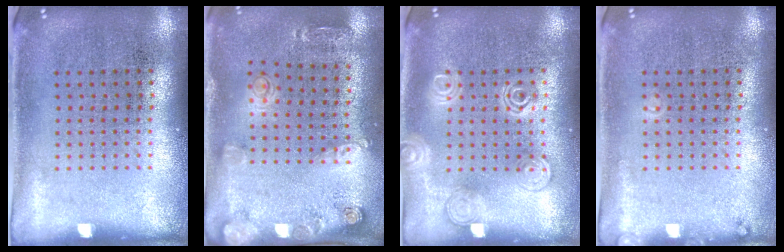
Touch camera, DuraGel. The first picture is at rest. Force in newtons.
{"total": 1.5, "press": 1.4, "slide": 0.7}
{"total": 2.5, "press": 2.4, "slide": 0.4}
{"total": 0.7, "press": 0.7, "slide": 0.1}